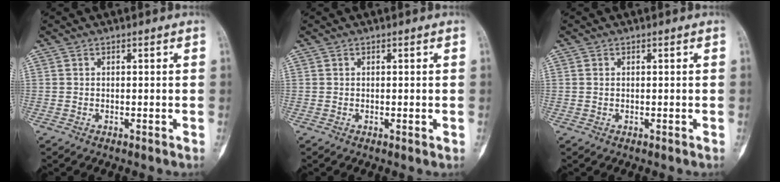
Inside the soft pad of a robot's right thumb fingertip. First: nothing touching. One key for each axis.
{"total": 0.5, "fx": 0.0, "fy": 0.3, "fz": 0.4, "tx": -0.008, "ty": -0.002, "tz": 0.002}
{"total": 0.6, "fx": 0.2, "fy": 0.4, "fz": 0.5, "tx": -0.014, "ty": 0.003, "tz": 0.005}